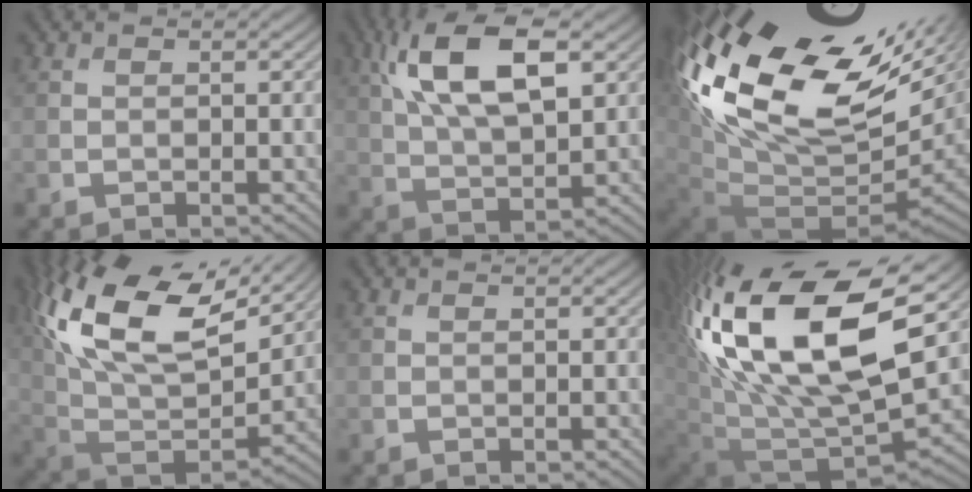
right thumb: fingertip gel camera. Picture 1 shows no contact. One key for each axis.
{"total": 13.1, "fx": 5.1, "fy": 5.8, "fz": 10.5, "tx": -0.211, "ty": 0.012, "tz": 0.093}
{"total": 20.0, "fx": 6.3, "fy": 10.4, "fz": 15.8, "tx": -0.325, "ty": -0.012, "tz": 0.164}
{"total": 18.4, "fx": 9.5, "fy": 9.1, "fz": 12.9, "tx": -0.297, "ty": 0.039, "tz": 0.166}
{"total": 0.0}
{"total": 20.5, "fx": 6.8, "fy": 10.5, "fz": 16.3, "tx": -0.351, "ty": 0.011, "tz": 0.129}